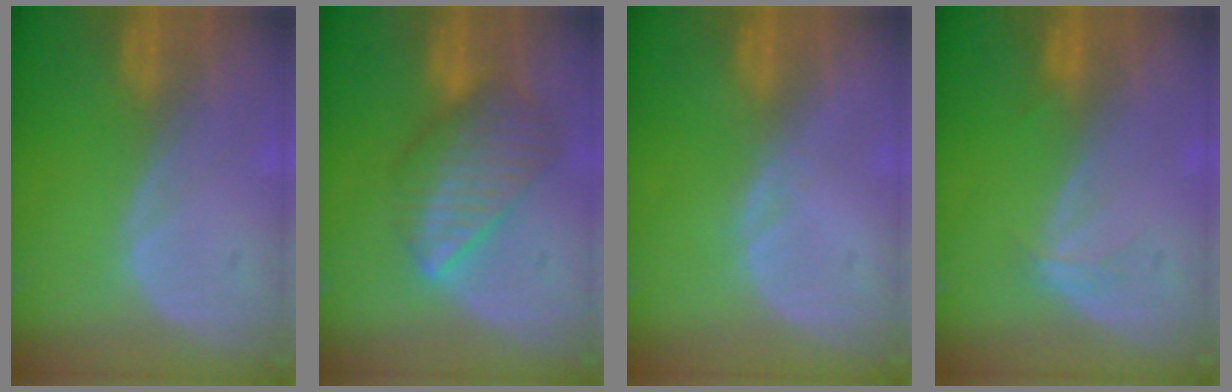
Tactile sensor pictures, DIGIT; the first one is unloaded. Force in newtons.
{"total": 8.5, "press": 7.5, "slide": 4.2}
{"total": 0.8, "press": 0.6, "slide": 0.5}
{"total": 1.5, "press": 1.4, "slide": 0.3}